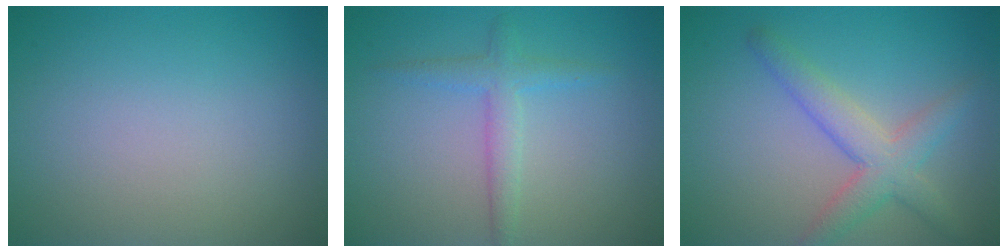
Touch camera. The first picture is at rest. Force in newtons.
{"total": 2.3, "press": 2.3, "slide": 0.1}
{"total": 4.0, "press": 4.0, "slide": 0.1}